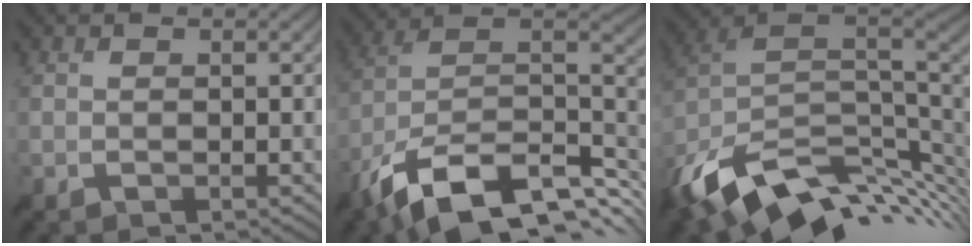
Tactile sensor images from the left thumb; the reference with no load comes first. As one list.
[{"total": 16.7, "force": [-9.4, 8.2, 11.1], "torque": [-0.249, -0.024, -0.155]}, {"total": 15.1, "force": [-5.4, 8.8, 11.1], "torque": [-0.235, -0.023, -0.084]}]